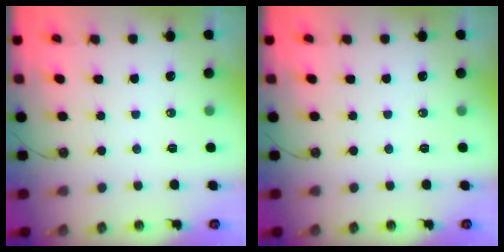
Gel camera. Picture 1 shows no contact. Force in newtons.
{"total": 0.0}